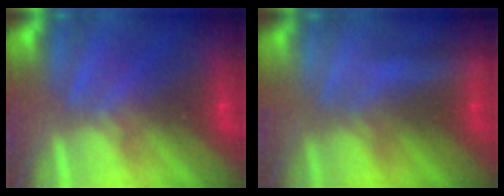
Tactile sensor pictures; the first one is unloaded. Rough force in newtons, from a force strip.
{"total": 2.1}